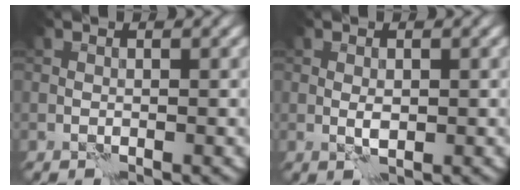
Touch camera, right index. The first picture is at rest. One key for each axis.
{"total": 1.1, "fx": -0.1, "fy": 0.4, "fz": 1.0, "tx": -0.021, "ty": 0.003, "tz": -0.001}